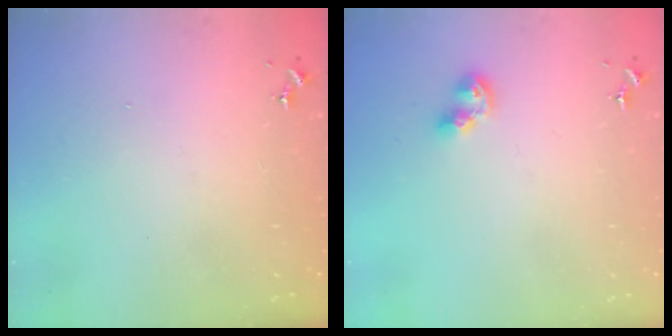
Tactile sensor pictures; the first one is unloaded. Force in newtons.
{"total": 7.0, "press": 7.0, "slide": 0.5}